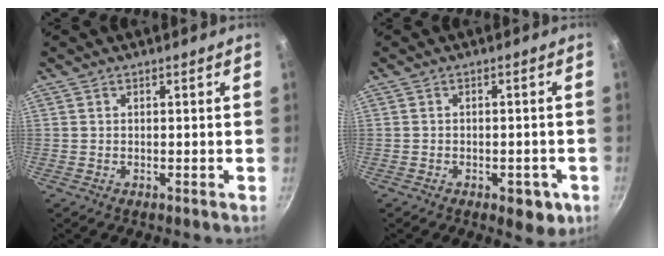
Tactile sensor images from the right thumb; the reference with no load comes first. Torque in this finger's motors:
{"motor_torque": [-0.16, 0.23, -0.12, 0.09, 0.08]}